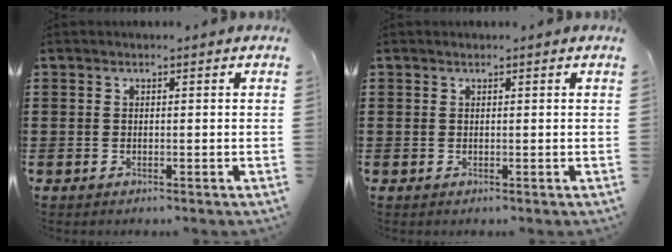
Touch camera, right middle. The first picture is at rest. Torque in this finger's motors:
{"motor_torque": [-0.03, -0.08, 0.05, -0.01]}